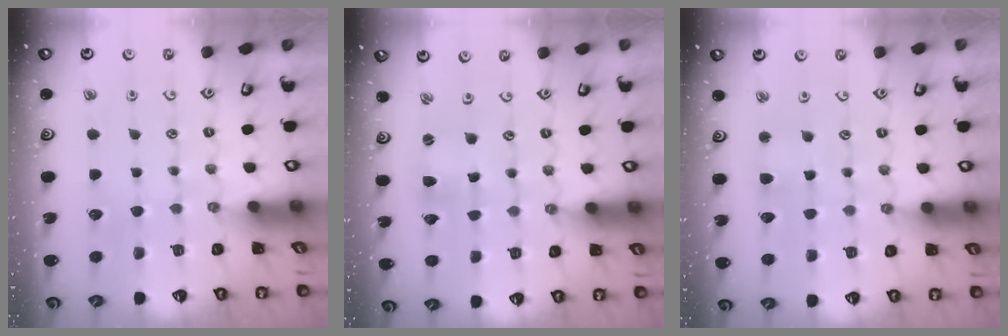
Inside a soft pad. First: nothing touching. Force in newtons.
{"total": 1.3, "press": 1.3, "slide": 0.1}
{"total": 3.1, "press": 3.0, "slide": 0.5}